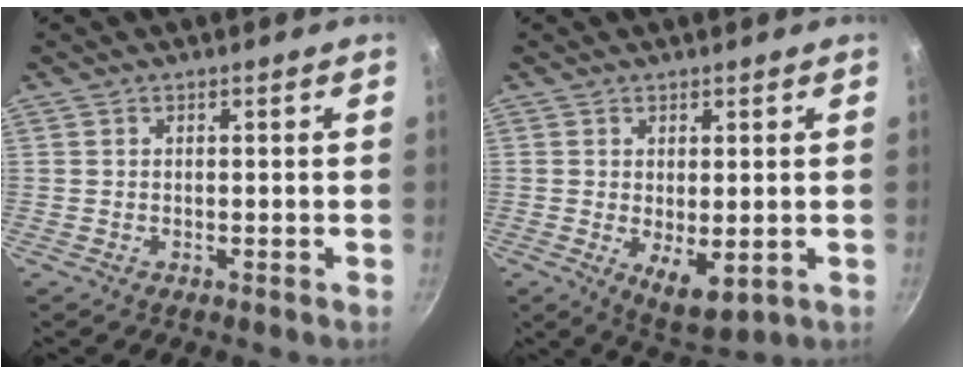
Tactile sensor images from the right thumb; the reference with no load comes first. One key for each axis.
{"total": 6.7, "fx": -0.4, "fy": 3.2, "fz": 5.8, "tx": -0.075, "ty": -0.018, "tz": 0.007}